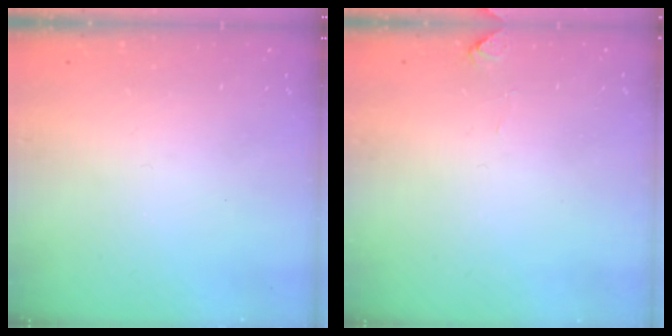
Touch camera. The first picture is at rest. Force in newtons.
{"total": 5.1, "press": 5.0, "slide": 0.4}